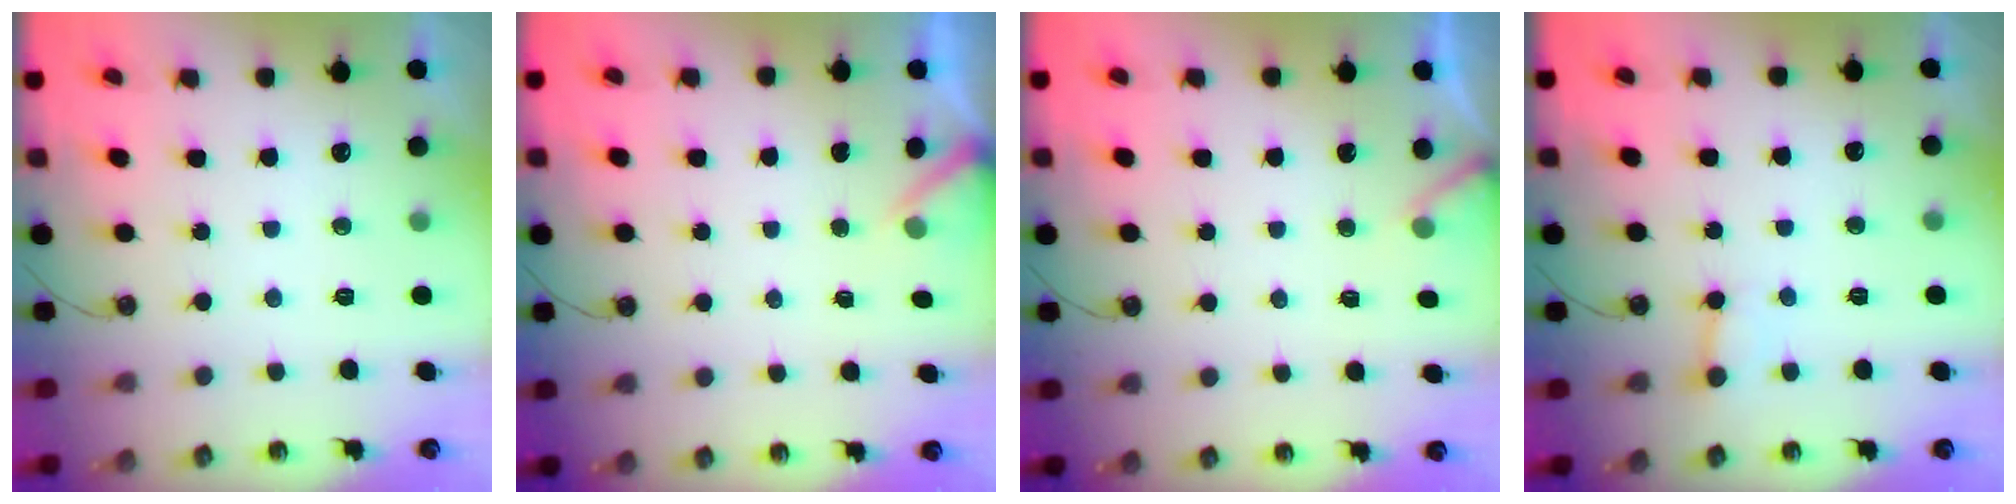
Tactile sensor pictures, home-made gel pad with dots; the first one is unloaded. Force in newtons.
{"total": 2.4, "press": 2.4, "slide": 0.3}
{"total": 3.1, "press": 3.1, "slide": 0.1}
{"total": 5.0, "press": 5.0, "slide": 0.4}